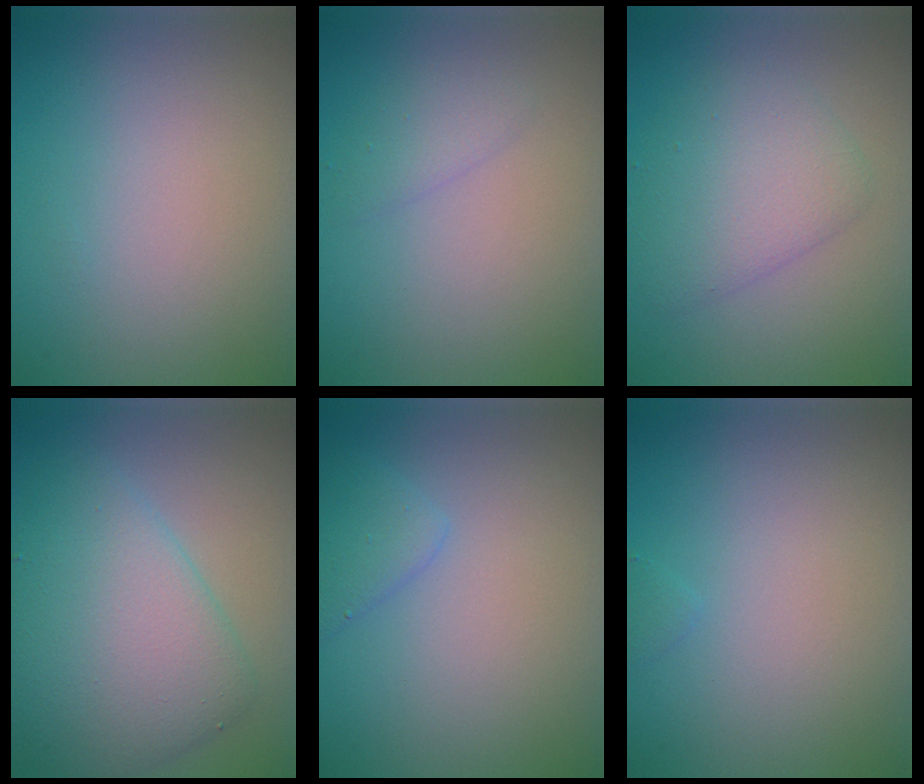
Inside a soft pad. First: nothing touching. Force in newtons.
{"total": 1.3, "press": 1.3, "slide": 0.1}
{"total": 4.1, "press": 4.1, "slide": 0.1}
{"total": 7.8, "press": 7.8, "slide": 0.2}
{"total": 2.0, "press": 2.0, "slide": 0.0}
{"total": 0.5, "press": 0.5, "slide": 0.0}